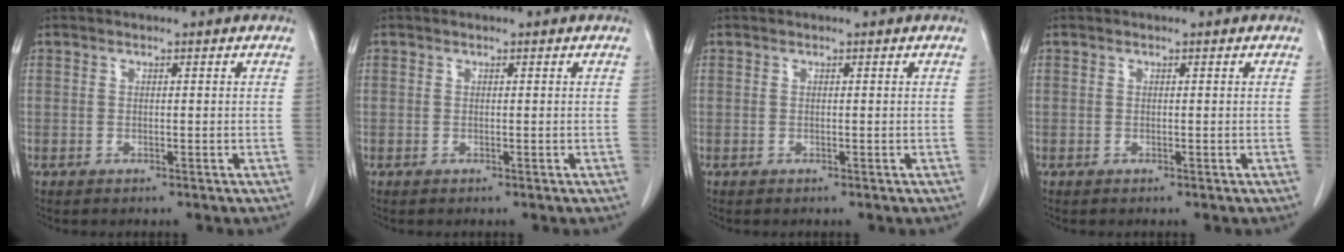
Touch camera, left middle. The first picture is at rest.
{"total": 0.0}
{"total": 0.0}
{"total": 0.0}